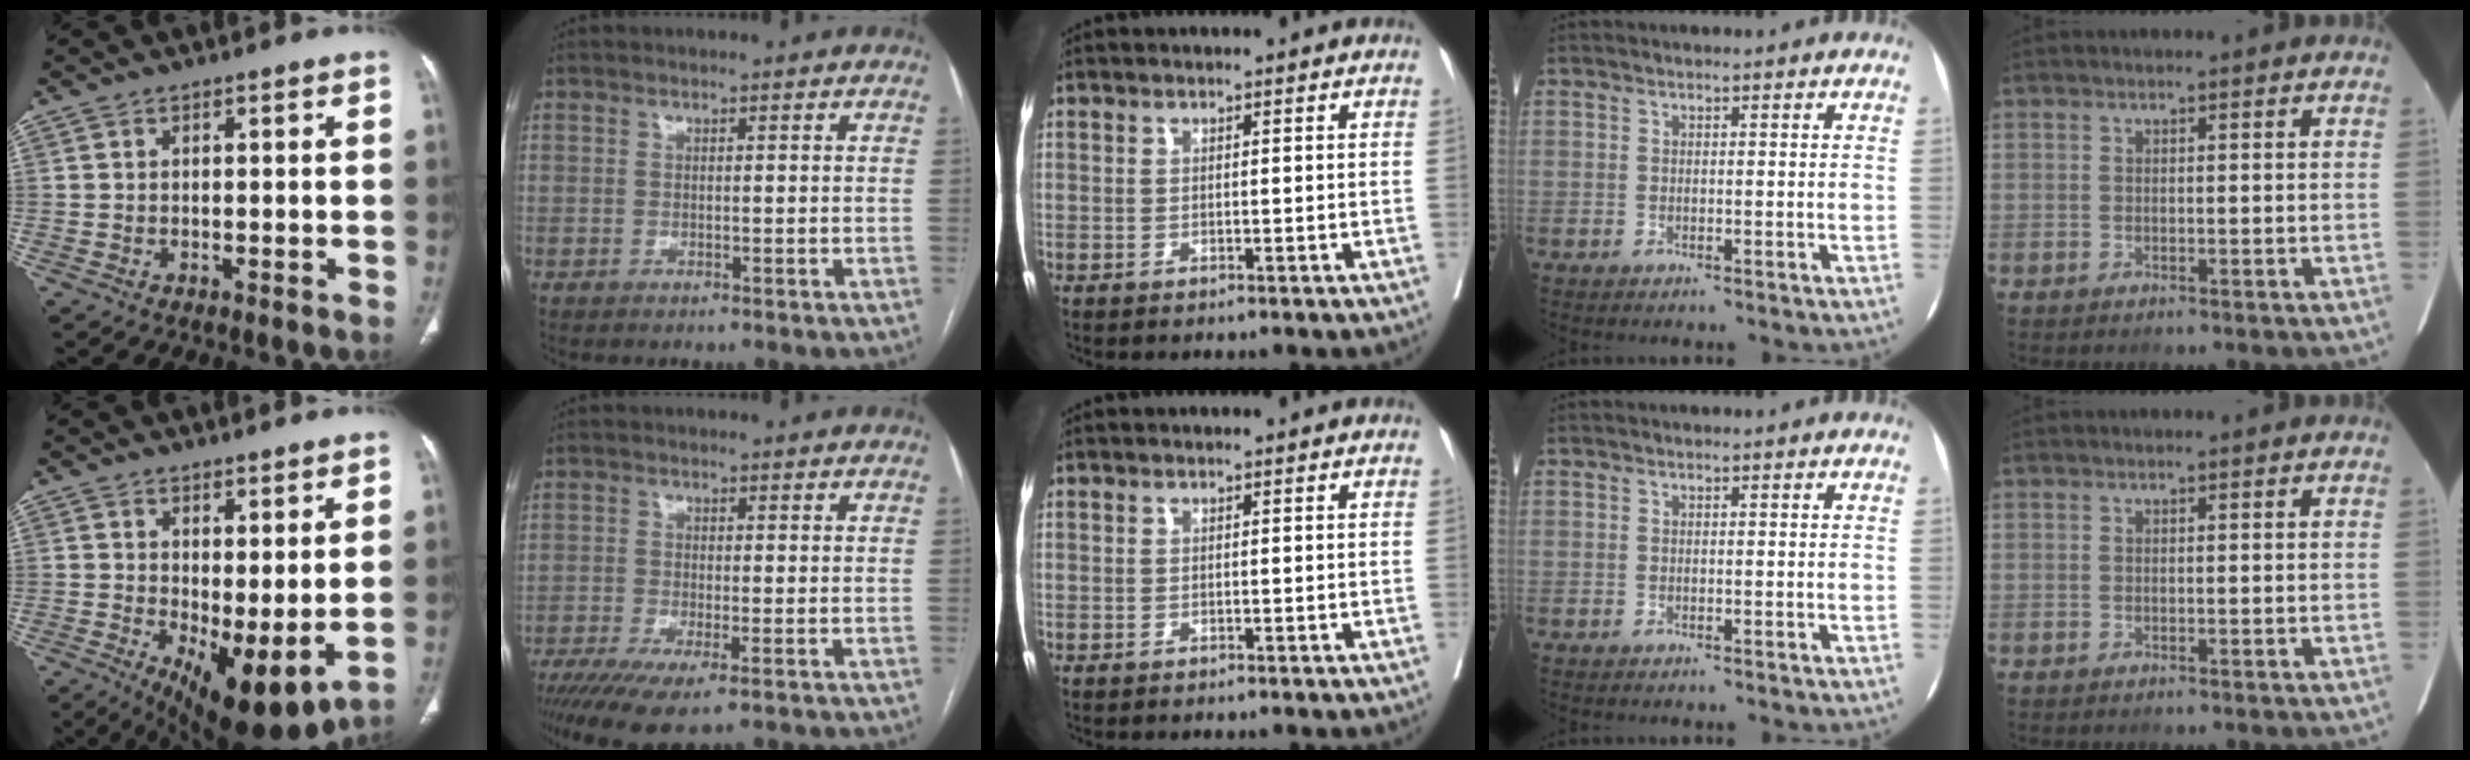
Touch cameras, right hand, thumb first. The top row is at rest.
{"thumb": {"total": 11.2, "force": [-0.2, 4.3, 10.3], "torque": [-0.154, -0.025, 0.013]}, "index": {"total": 8.4, "force": [-5.3, 1.7, 6.2], "torque": [-0.100, -0.021, -0.088]}}